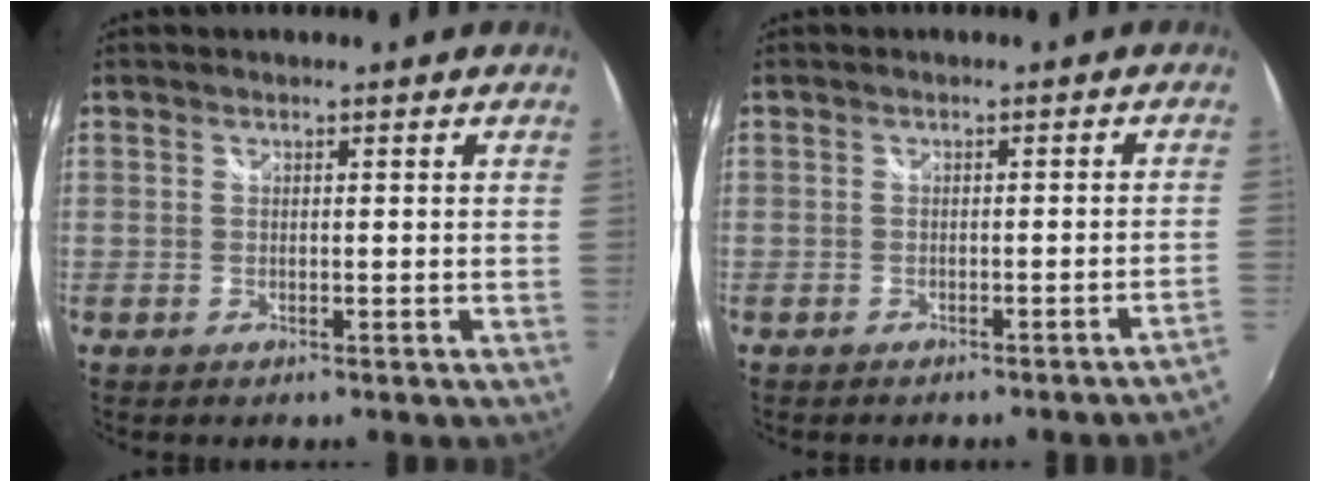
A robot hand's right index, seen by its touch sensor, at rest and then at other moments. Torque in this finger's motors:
{"motor_torque": [-0.20, 0.04, -0.17, -0.08]}